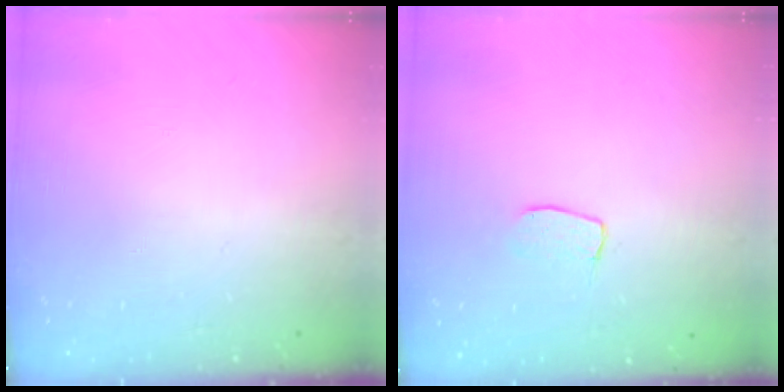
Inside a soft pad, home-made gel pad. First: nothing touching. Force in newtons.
{"total": 4.8, "press": 4.8, "slide": 0.3}